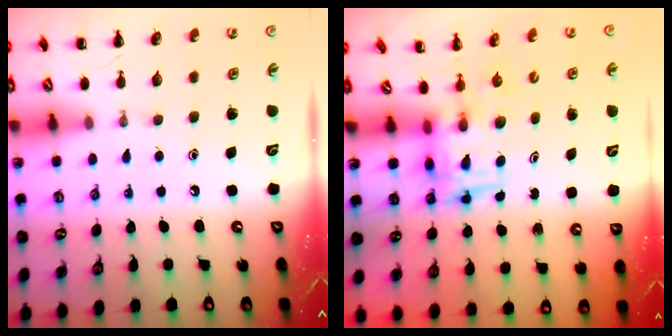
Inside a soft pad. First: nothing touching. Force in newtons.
{"total": 3.9, "press": 3.8, "slide": 0.7}